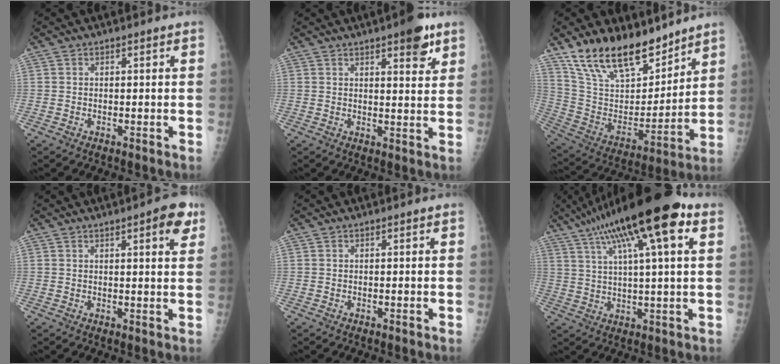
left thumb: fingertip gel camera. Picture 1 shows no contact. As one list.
[{"total": 6.9, "force": [4.2, 2.2, 5.1], "torque": [-0.052, -0.020, 0.051]}, {"total": 20.9, "force": [15.7, 8.9, 10.4], "torque": [-0.149, -0.078, 0.287]}, {"total": 5.7, "force": [3.0, 1.5, 4.6], "torque": [-0.046, -0.009, 0.032]}, {"total": 0.0}, {"total": 21.1, "force": [10.4, 4.3, 17.8], "torque": [-0.306, 0.018, 0.168]}]